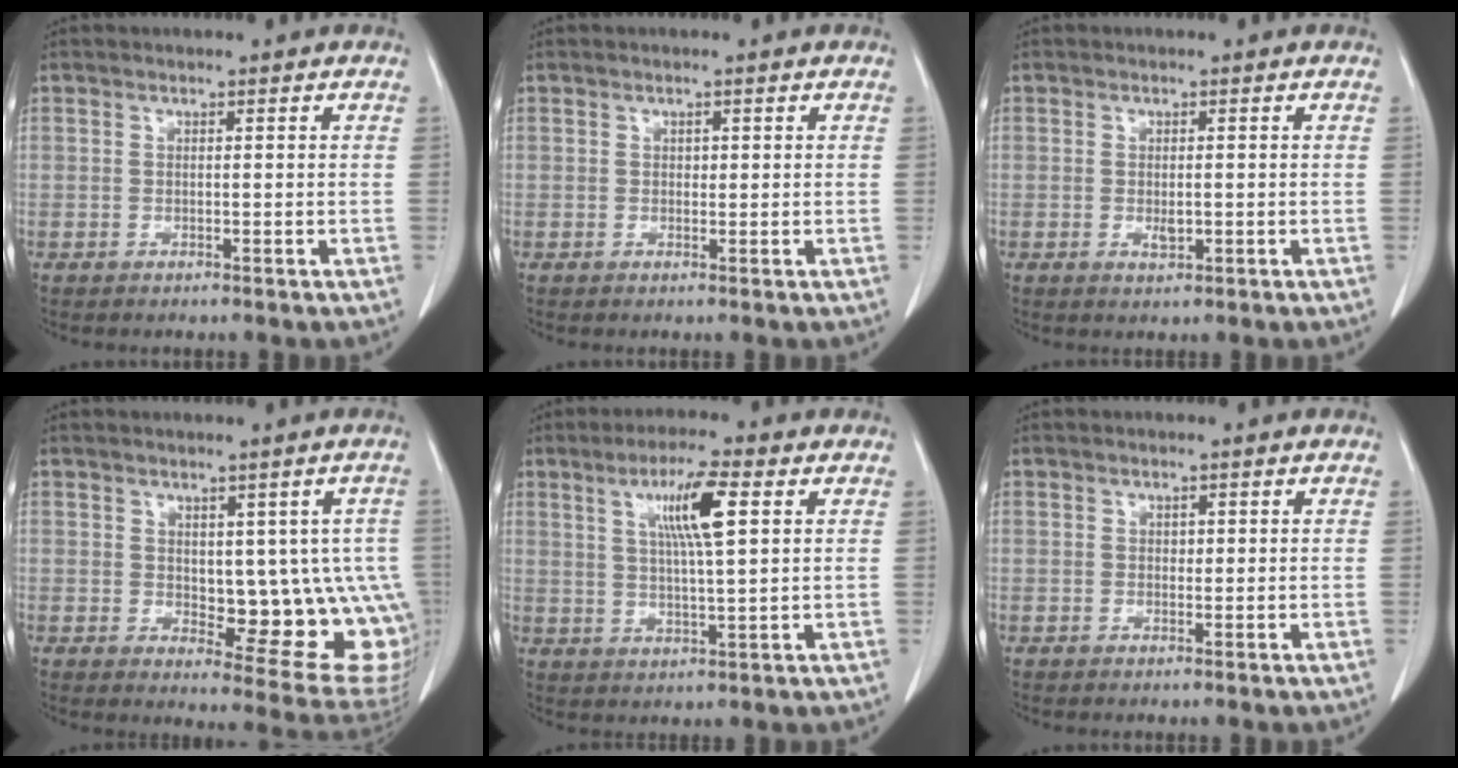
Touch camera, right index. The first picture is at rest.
{"total": 0.6, "force": [0.2, 0.5, 0.4], "torque": [-0.002, 0.000, 0.003]}
{"total": 1.8, "force": [-0.3, 0.7, 1.6], "torque": [-0.029, -0.001, 0.001]}
{"total": 12.9, "force": [-0.1, 5.6, 11.7], "torque": [-0.108, 0.002, 0.017]}
{"total": 8.3, "force": [3.0, 0.4, 7.8], "torque": [-0.141, 0.005, 0.052]}
{"total": 0.7, "force": [0.3, 0.5, 0.4], "torque": [-0.002, 0.000, 0.004]}